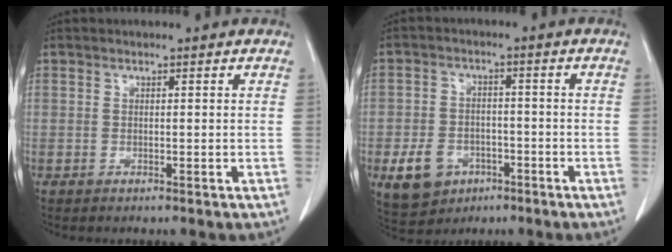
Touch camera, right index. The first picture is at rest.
{"total": 7.7, "force": [-3.2, 6.0, 3.5], "torque": [-0.070, 0.007, -0.040]}